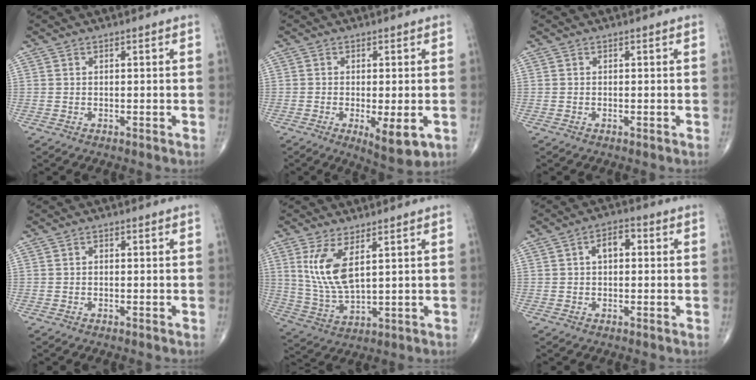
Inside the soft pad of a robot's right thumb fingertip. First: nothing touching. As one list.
[{"total": 7.4, "force": [-2.3, 2.3, 6.7], "torque": [-0.099, -0.018, -0.030]}, {"total": 0.0}, {"total": 0.8, "force": [-0.1, 0.6, 0.5], "torque": [-0.005, 0.002, -0.006]}, {"total": 9.7, "force": [3.5, 3.7, 8.3], "torque": [-0.174, -0.023, 0.083]}, {"total": 4.6, "force": [0.6, 2.8, 3.7], "torque": [-0.052, 0.017, 0.003]}]